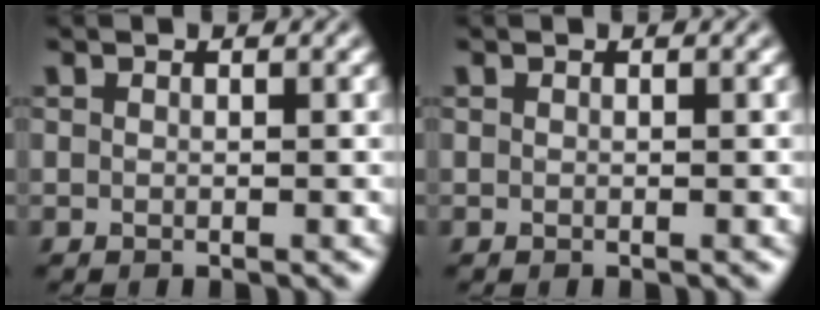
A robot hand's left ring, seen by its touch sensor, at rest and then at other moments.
{"total": 0.0}